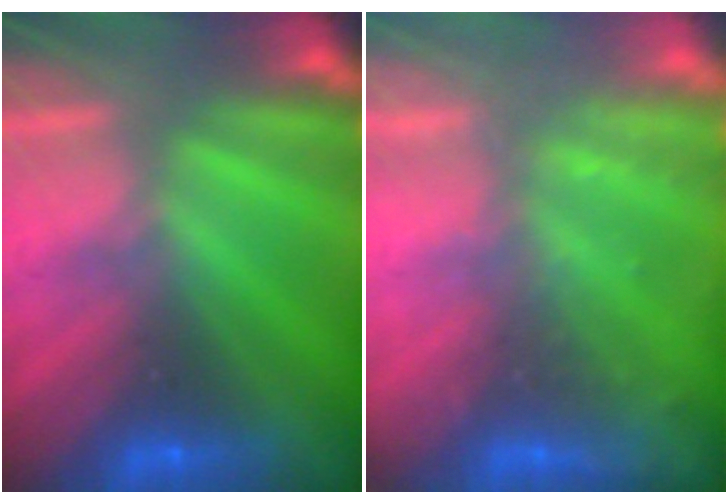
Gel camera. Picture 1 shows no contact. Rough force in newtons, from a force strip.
{"total": 2.2}